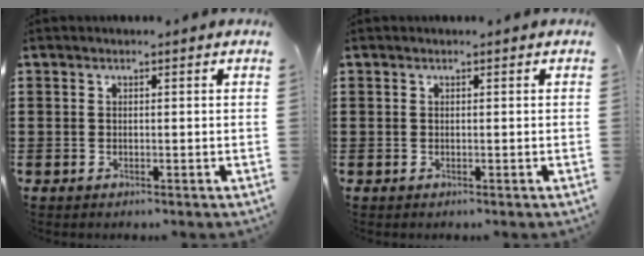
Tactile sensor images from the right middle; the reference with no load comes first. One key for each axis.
{"total": 0.0}